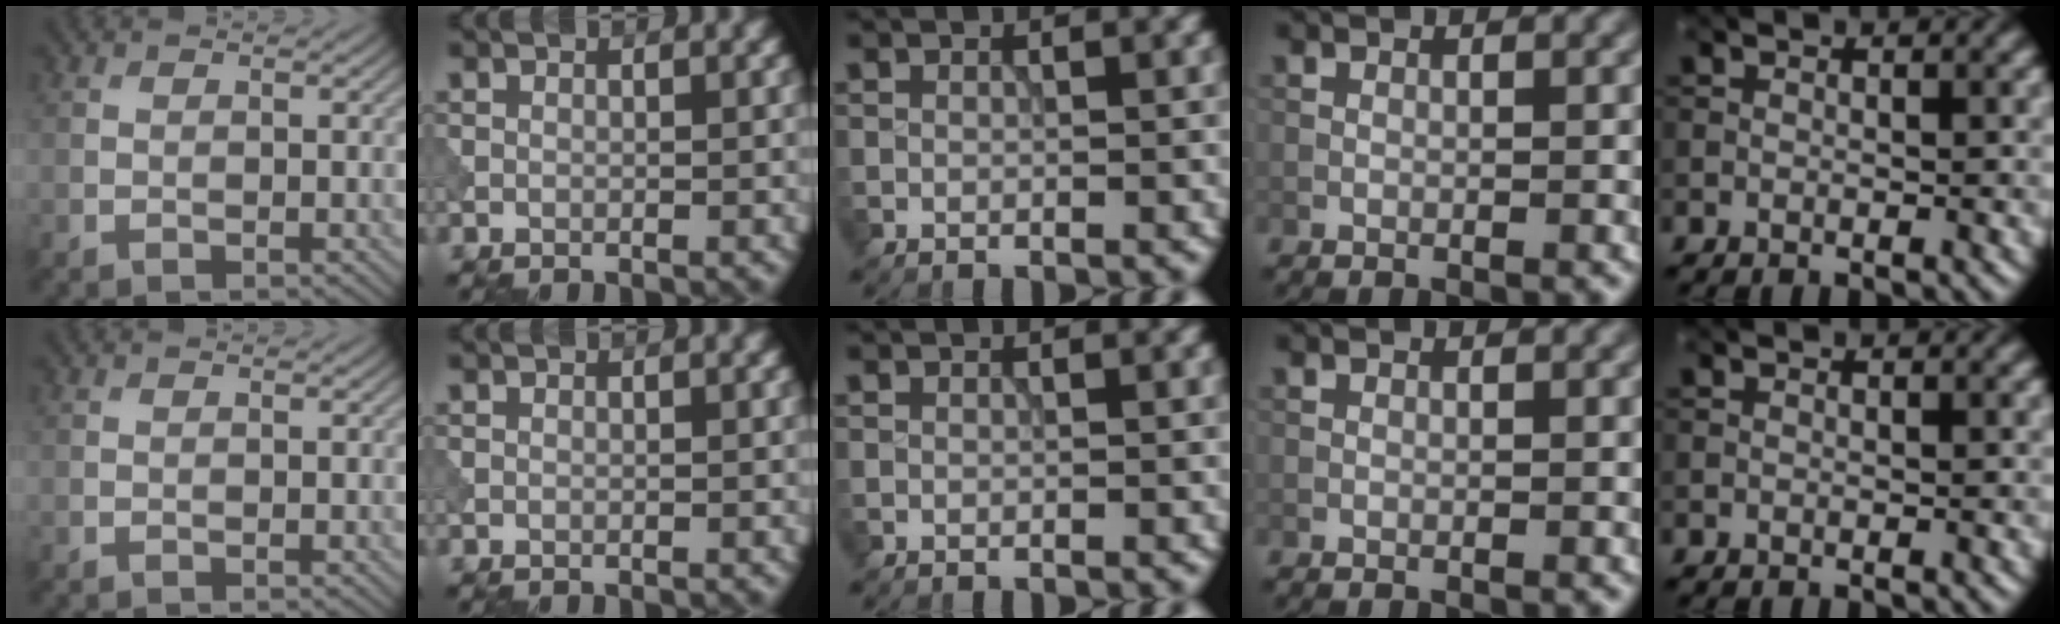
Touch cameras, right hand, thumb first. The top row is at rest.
{}